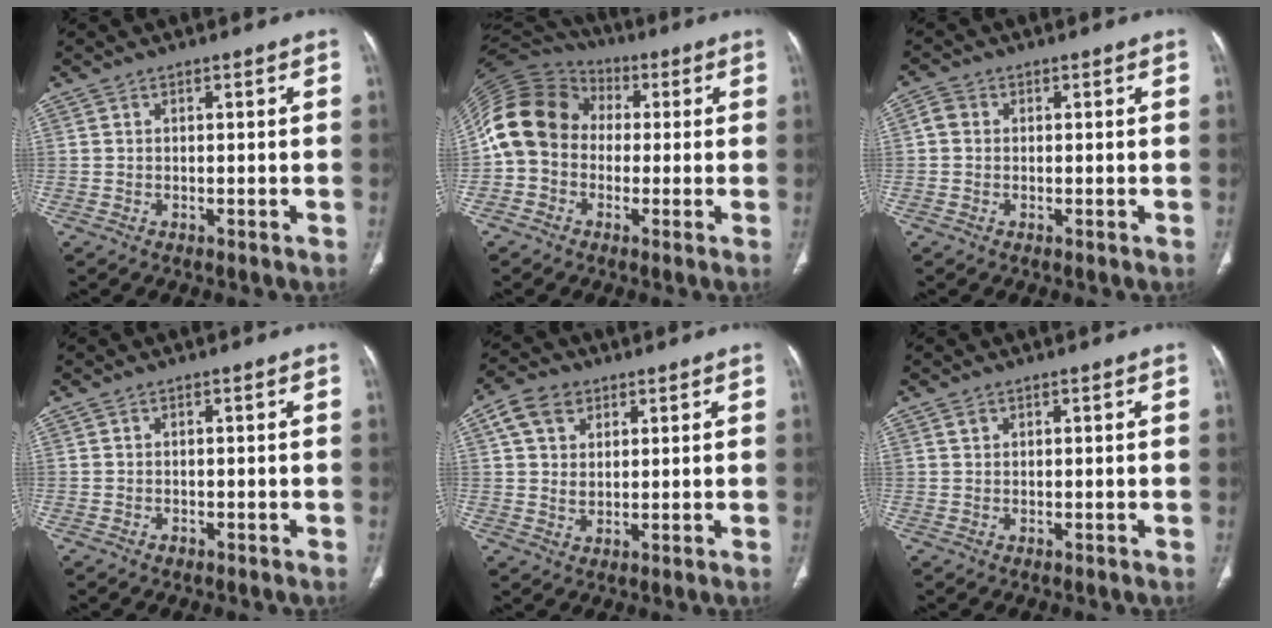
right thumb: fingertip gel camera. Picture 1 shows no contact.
{"total": 14.9, "force": [-0.1, 12.5, 8.1], "torque": [-0.156, 0.039, -0.013]}
{"total": 2.2, "force": [0.1, 2.0, 1.0], "torque": [-0.012, 0.006, -0.002]}
{"total": 0.5, "force": [-0.3, 0.4, 0.1], "torque": [0.002, 0.003, -0.002]}
{"total": 7.4, "force": [3.3, 5.3, 4.0], "torque": [-0.057, -0.005, 0.061]}
{"total": 1.0, "force": [0.6, 0.6, 0.4], "torque": [-0.006, 0.002, 0.013]}